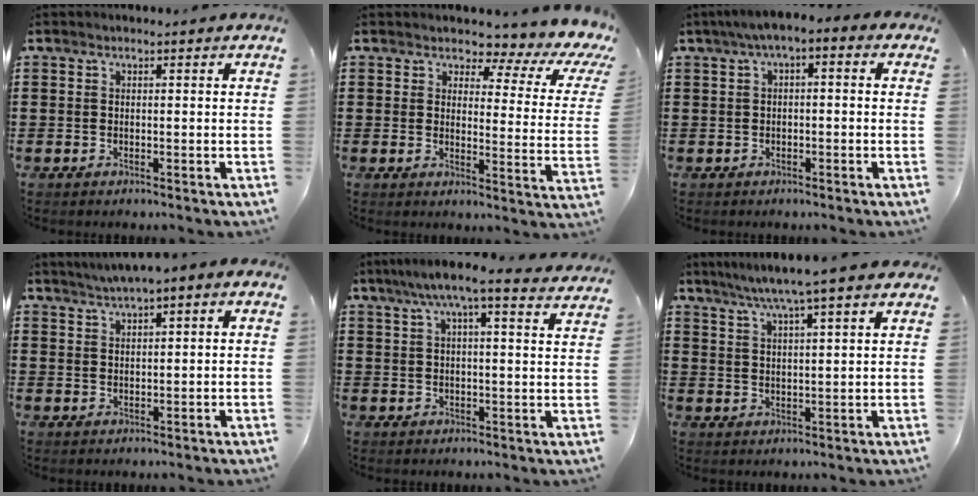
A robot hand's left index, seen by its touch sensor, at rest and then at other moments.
{"total": 3.6, "force": [2.5, 1.2, 2.3], "torque": [-0.048, -0.025, 0.031]}
{"total": 2.6, "force": [-1.3, 1.1, 2.0], "torque": [-0.045, 0.004, -0.034]}
{"total": 1.3, "force": [0.6, 0.3, 1.2], "torque": [-0.021, 0.004, 0.010]}
{"total": 7.0, "force": [5.4, 0.4, 4.4], "torque": [-0.102, -0.012, 0.094]}
{"total": 6.1, "force": [4.5, 0.0, 4.0], "torque": [-0.090, -0.012, 0.077]}